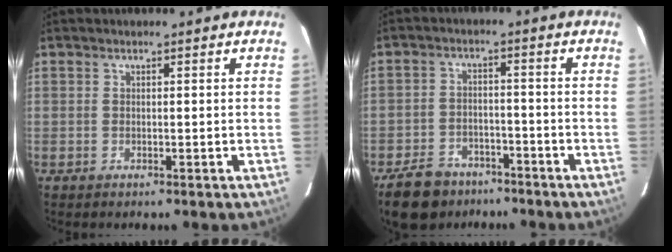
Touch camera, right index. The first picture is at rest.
{"total": 8.5, "force": [-6.3, 5.1, 2.6], "torque": [-0.059, -0.002, -0.101]}